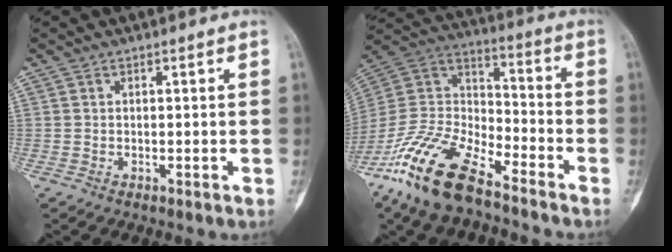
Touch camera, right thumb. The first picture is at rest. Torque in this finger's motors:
{"motor_torque": [2.20, 1.08, 1.54, -1.23, 0.46]}